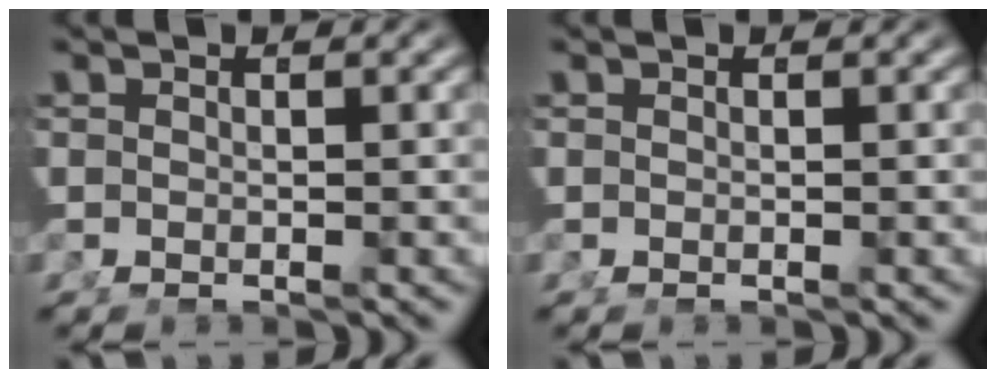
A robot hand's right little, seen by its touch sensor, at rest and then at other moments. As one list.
[{"total": 0.0}]